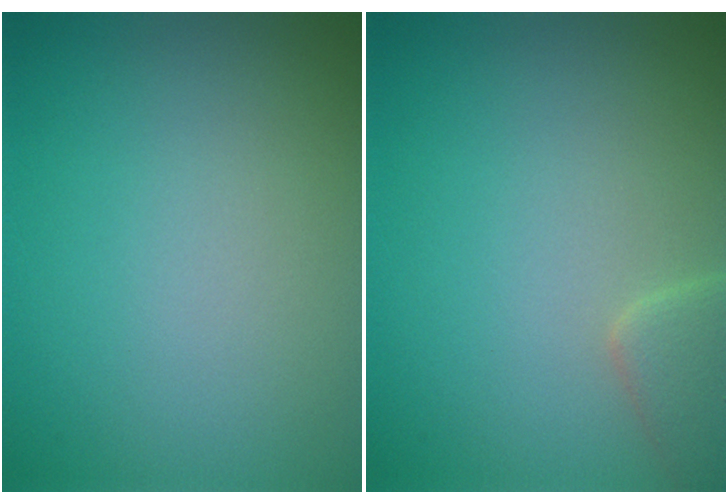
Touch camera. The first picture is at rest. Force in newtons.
{"total": 2.5, "press": 2.5, "slide": 0.2}